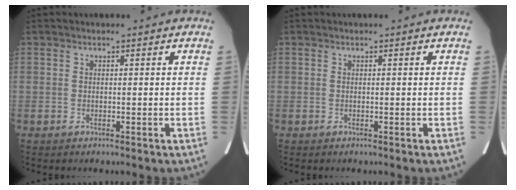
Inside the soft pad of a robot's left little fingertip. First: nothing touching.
{"total": 0.0}